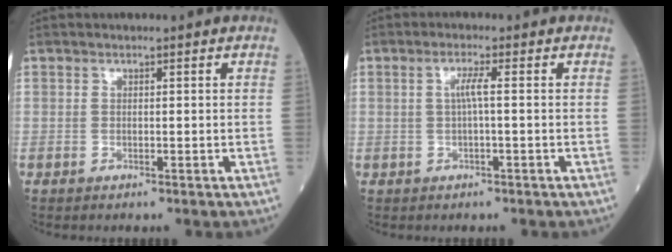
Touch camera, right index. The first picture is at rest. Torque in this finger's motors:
{"motor_torque": [0.43, -0.05, 0.25, 0.09]}